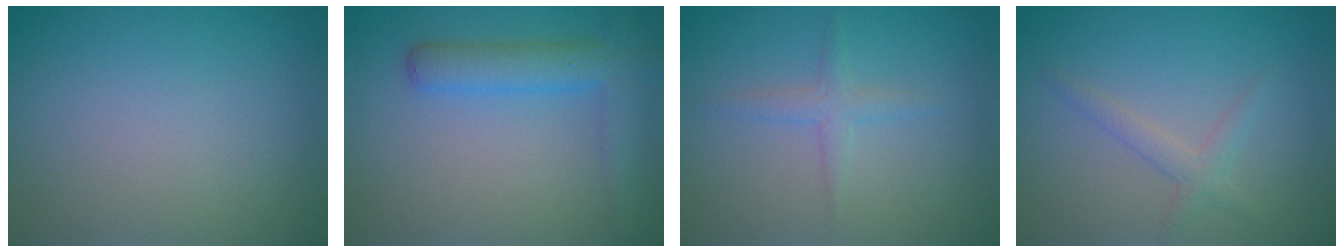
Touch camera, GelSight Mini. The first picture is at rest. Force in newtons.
{"total": 4.8, "press": 4.8, "slide": 0.3}
{"total": 1.5, "press": 1.5, "slide": 0.0}
{"total": 1.6, "press": 1.6, "slide": 0.1}